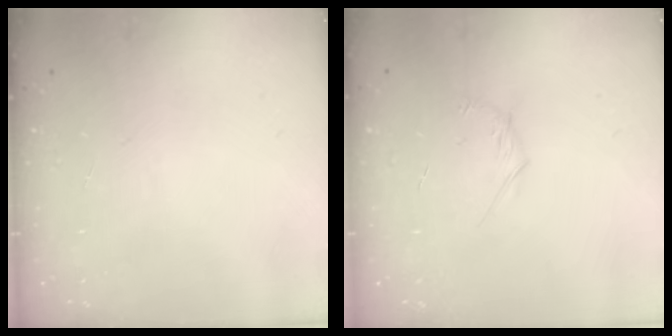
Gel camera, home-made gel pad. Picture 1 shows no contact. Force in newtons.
{"total": 3.5, "press": 3.4, "slide": 1.0}